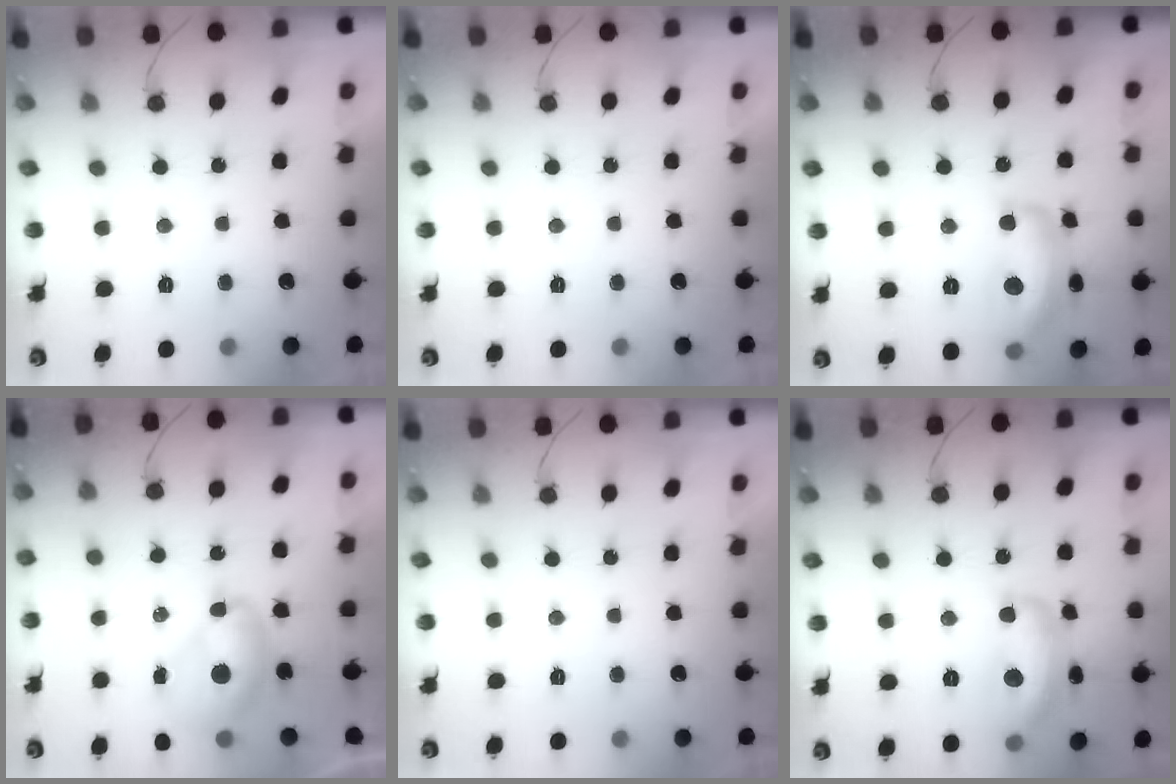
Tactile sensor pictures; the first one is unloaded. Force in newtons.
{"total": 0.0}
{"total": 14.1, "press": 14.1, "slide": 0.9}
{"total": 9.3, "press": 9.3, "slide": 1.1}
{"total": 0.0}
{"total": 14.2, "press": 14.1, "slide": 1.2}